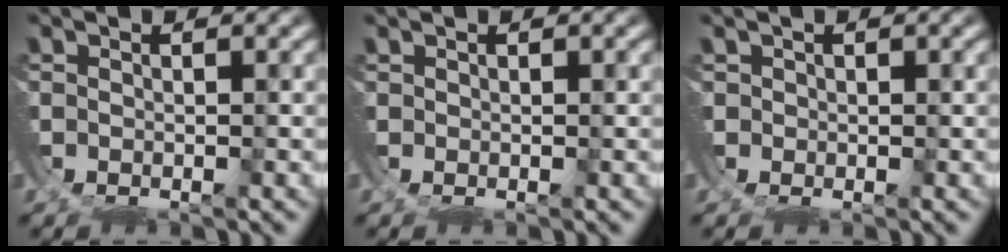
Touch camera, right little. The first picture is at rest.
{"total": 0.0}
{"total": 0.9, "force": [0.2, 0.9, -0.2], "torque": [0.000, -0.002, 0.004]}